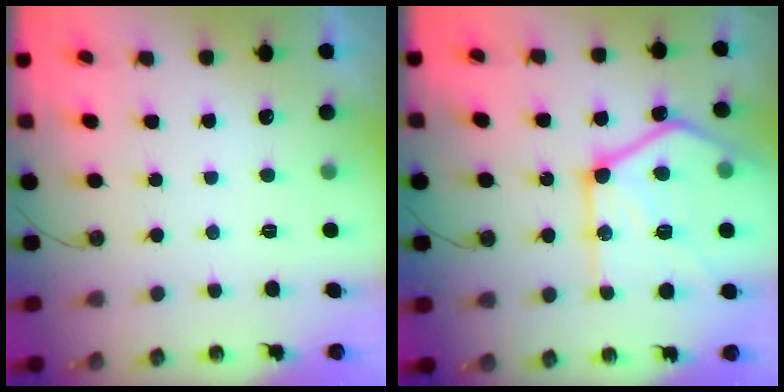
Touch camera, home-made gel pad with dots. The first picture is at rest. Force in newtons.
{"total": 26.3, "press": 26.2, "slide": 2.8}